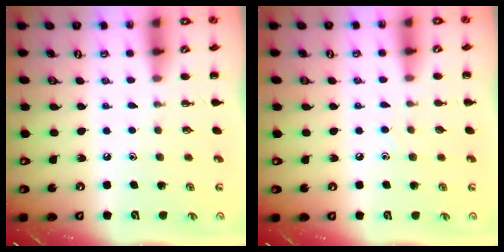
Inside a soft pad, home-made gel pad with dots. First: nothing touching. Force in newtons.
{"total": 2.5, "press": 2.3, "slide": 0.9}